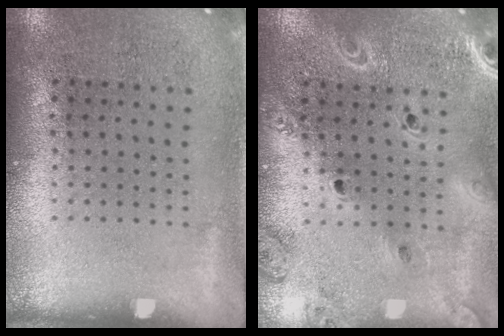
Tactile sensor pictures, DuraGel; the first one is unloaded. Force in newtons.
{"total": 2.1, "press": 1.9, "slide": 0.8}